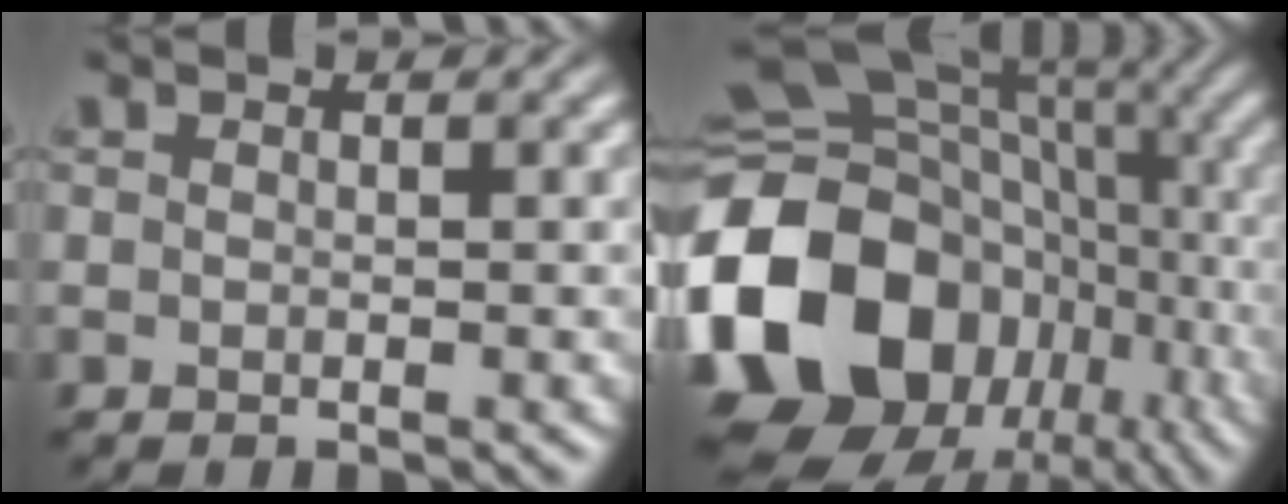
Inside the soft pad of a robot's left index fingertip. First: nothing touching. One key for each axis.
{"total": 17.9, "fx": -4.3, "fy": 14.4, "fz": 9.7, "tx": -0.231, "ty": 0.004, "tz": -0.086}